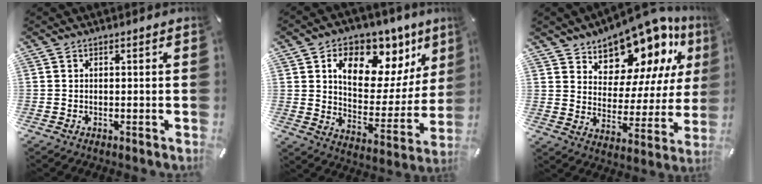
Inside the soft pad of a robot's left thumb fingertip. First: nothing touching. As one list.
[{"total": 14.0, "force": [7.6, 9.3, 7.3], "torque": [-0.102, -0.054, 0.131]}, {"total": 13.8, "force": [11.6, 6.9, 3.1], "torque": [-0.056, -0.114, 0.205]}]